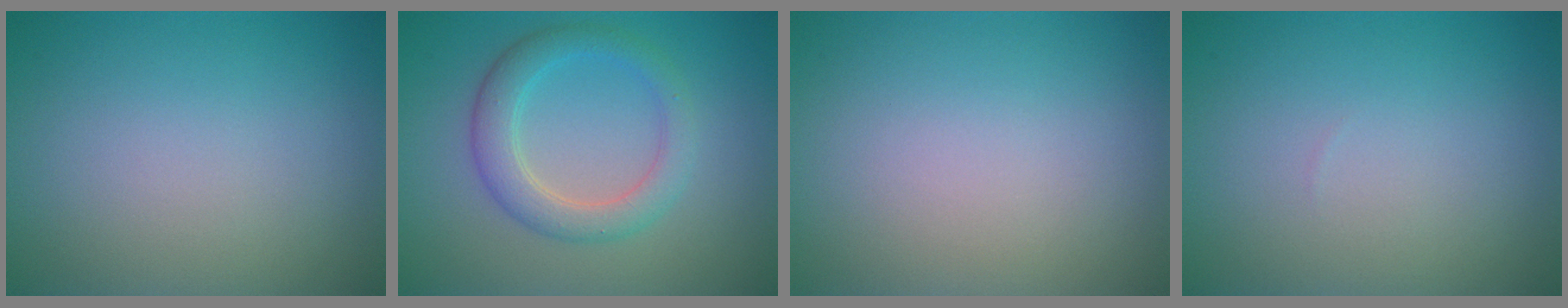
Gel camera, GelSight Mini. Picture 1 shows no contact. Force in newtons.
{"total": 3.7, "press": 3.7, "slide": 0.2}
{"total": 0.0}
{"total": 0.0}